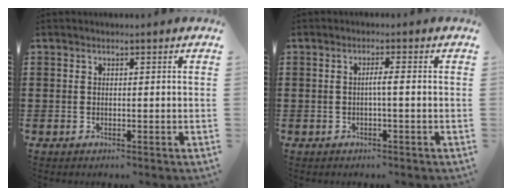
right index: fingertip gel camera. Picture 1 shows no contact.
{"total": 1.8, "force": [-0.3, 0.0, 1.7], "torque": [-0.034, -0.001, -0.008]}